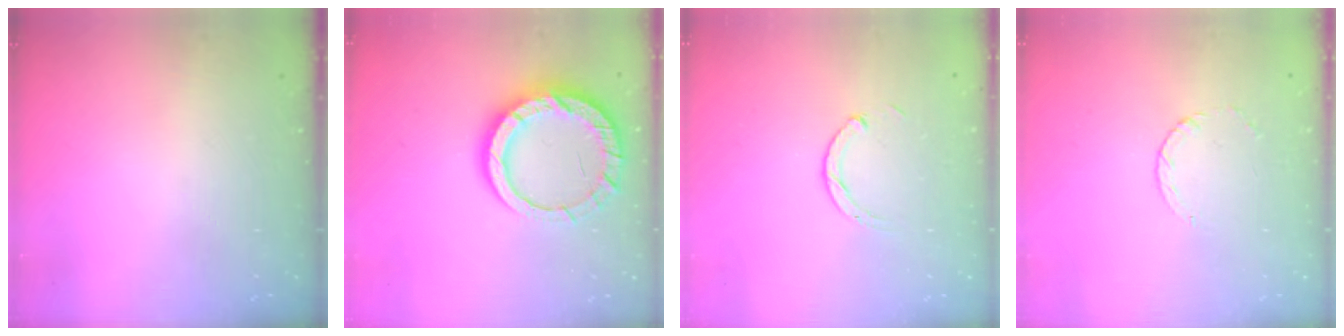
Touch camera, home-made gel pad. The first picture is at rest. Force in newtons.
{"total": 14.8, "press": 14.7, "slide": 1.3}
{"total": 2.9, "press": 2.9, "slide": 0.4}
{"total": 2.4, "press": 2.4, "slide": 0.3}